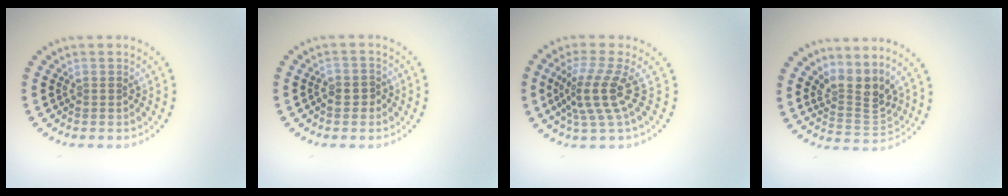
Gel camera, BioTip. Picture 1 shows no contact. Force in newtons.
{"total": 1.4, "press": 1.2, "slide": 0.7}
{"total": 4.0, "press": 2.8, "slide": 2.8}
{"total": 3.4, "press": 2.3, "slide": 2.4}